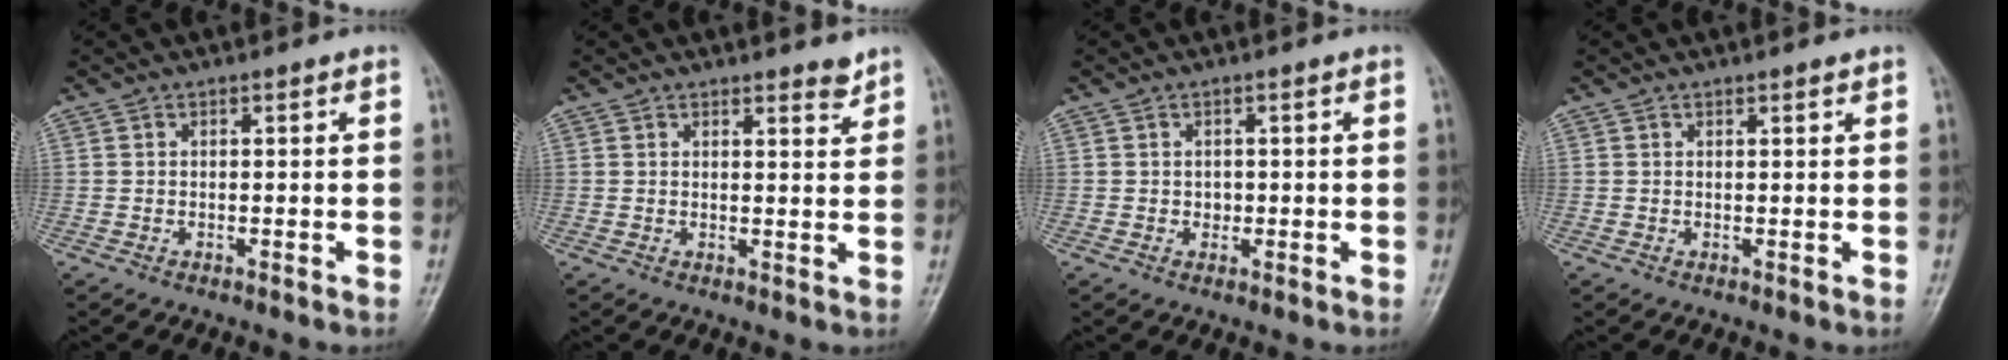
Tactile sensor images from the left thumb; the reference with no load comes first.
{"total": 2.4, "force": [2.1, 0.6, 1.0], "torque": [-0.005, -0.019, 0.029]}
{"total": 1.3, "force": [0.0, 1.1, 0.6], "torque": [-0.004, 0.002, 0.001]}
{"total": 0.8, "force": [0.7, 0.1, 0.4], "torque": [-0.008, -0.005, 0.011]}